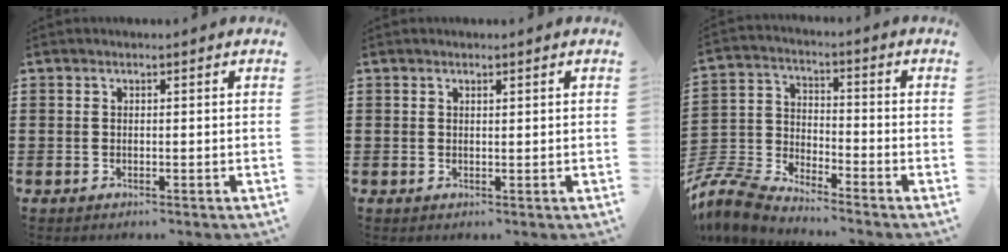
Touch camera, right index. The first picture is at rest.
{"total": 0.5, "force": [0.4, 0.2, 0.3], "torque": [-0.008, 0.000, 0.008]}
{"total": 7.8, "force": [-7.5, 1.0, 1.9], "torque": [-0.073, -0.004, -0.158]}